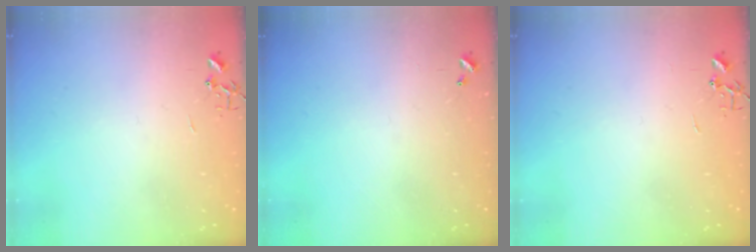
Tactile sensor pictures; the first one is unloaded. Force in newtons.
{"total": 0.0}
{"total": 0.0}